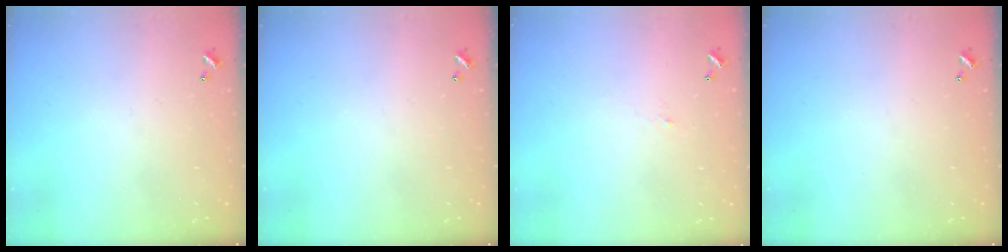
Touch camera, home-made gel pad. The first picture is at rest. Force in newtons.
{"total": 0.0}
{"total": 0.8, "press": 0.7, "slide": 0.5}
{"total": 0.0}